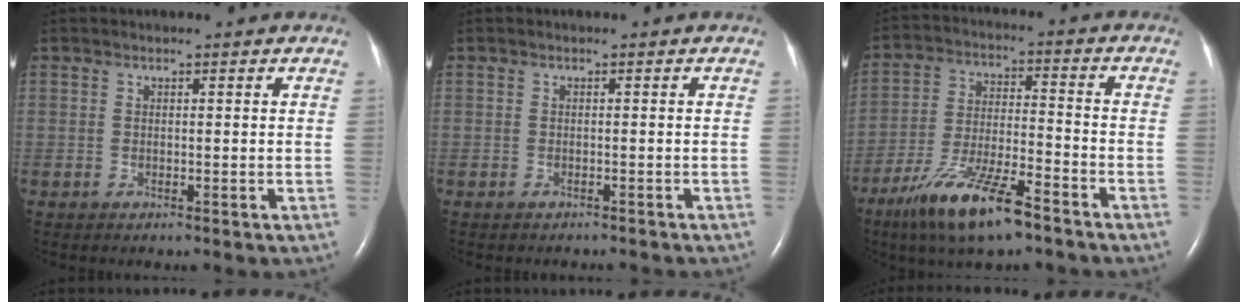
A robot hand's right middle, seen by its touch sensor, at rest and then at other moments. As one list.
[{"total": 2.7, "force": [-2.5, 0.6, 0.8], "torque": [-0.010, -0.003, -0.028]}, {"total": 13.1, "force": [-8.8, 2.2, 9.4], "torque": [-0.187, -0.023, -0.159]}]